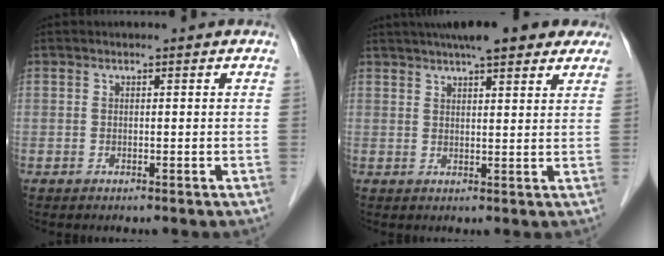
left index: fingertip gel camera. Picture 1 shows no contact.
{"total": 13.0, "force": [10.1, 3.0, 7.6], "torque": [-0.111, 0.037, 0.131]}